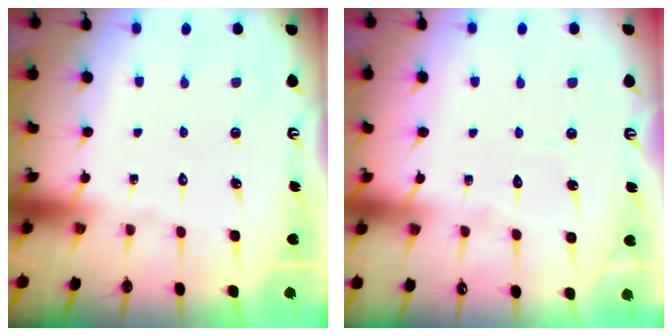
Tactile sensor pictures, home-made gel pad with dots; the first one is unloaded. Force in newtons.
{"total": 2.6, "press": 2.6, "slide": 0.2}